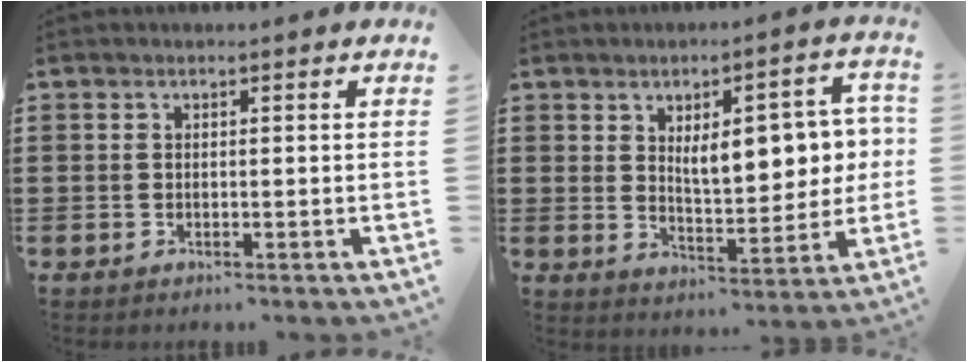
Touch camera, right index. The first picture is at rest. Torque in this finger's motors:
{"motor_torque": [1.16, -0.66, 0.78, 0.16]}